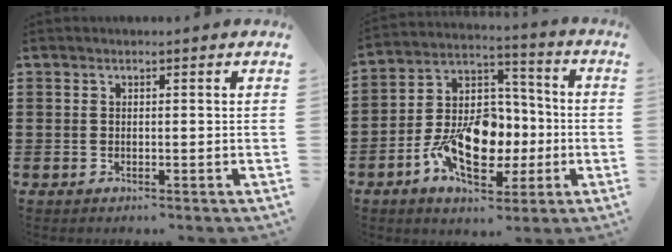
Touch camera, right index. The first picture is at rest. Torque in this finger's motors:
{"motor_torque": [2.14, 0.00, 1.05, 0.21]}